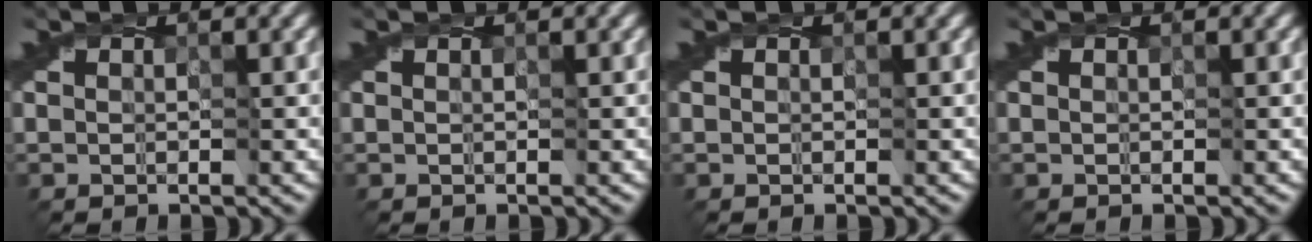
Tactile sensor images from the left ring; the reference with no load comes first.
{"total": 0.0}
{"total": 0.0}
{"total": 0.0}